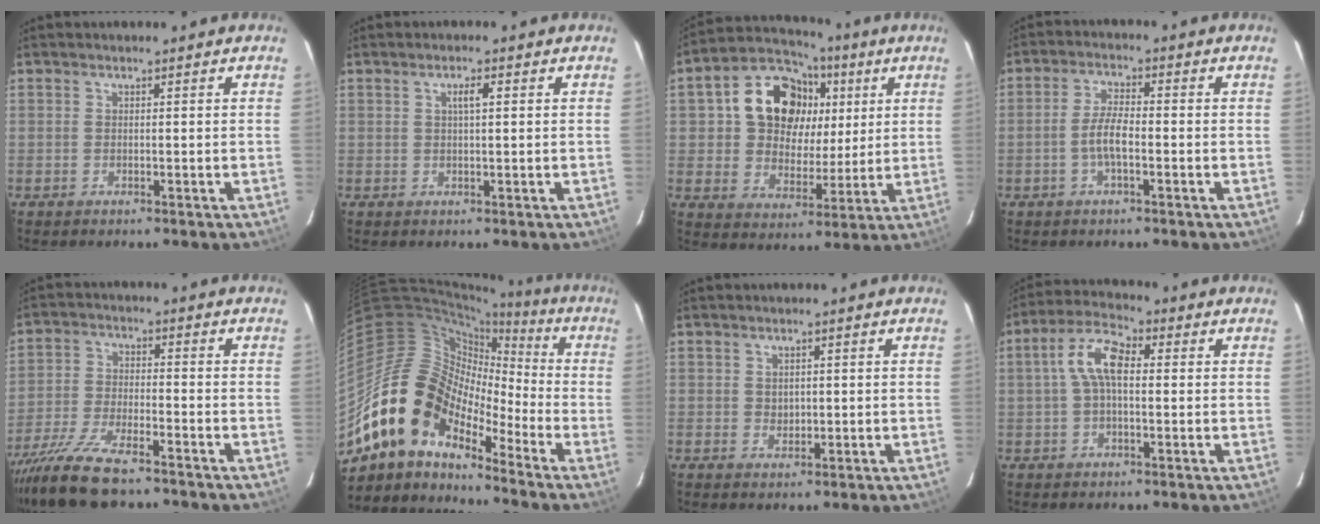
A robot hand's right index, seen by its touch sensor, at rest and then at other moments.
{"total": 2.0, "force": [0.7, 0.4, 1.8], "torque": [-0.033, 0.005, 0.011]}
{"total": 16.5, "force": [5.2, 12.8, 9.0], "torque": [-0.203, 0.050, 0.093]}
{"total": 4.8, "force": [-1.5, 1.4, 4.3], "torque": [-0.088, 0.004, -0.029]}
{"total": 13.3, "force": [-10.7, 3.3, 7.2], "torque": [-0.161, -0.033, -0.198]}
{"total": 15.4, "force": [-10.9, 8.1, 7.2], "torque": [-0.128, 0.012, -0.220]}
{"total": 1.8, "force": [0.3, 1.6, 0.7], "torque": [-0.006, 0.001, 0.008]}
{"total": 7.6, "force": [0.7, 3.5, 6.7], "torque": [-0.140, 0.024, 0.010]}